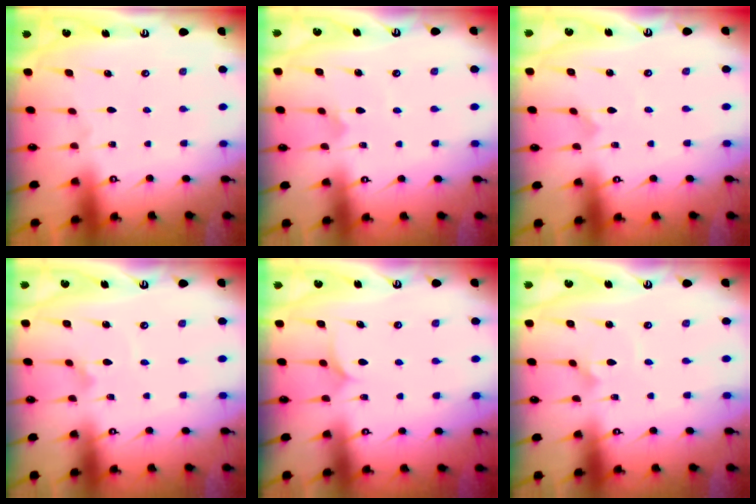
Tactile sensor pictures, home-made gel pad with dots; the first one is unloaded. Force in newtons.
{"total": 3.3, "press": 3.3, "slide": 0.3}
{"total": 0.0}
{"total": 1.3, "press": 1.3, "slide": 0.2}
{"total": 5.4, "press": 5.4, "slide": 0.3}
{"total": 2.4, "press": 2.4, "slide": 0.1}